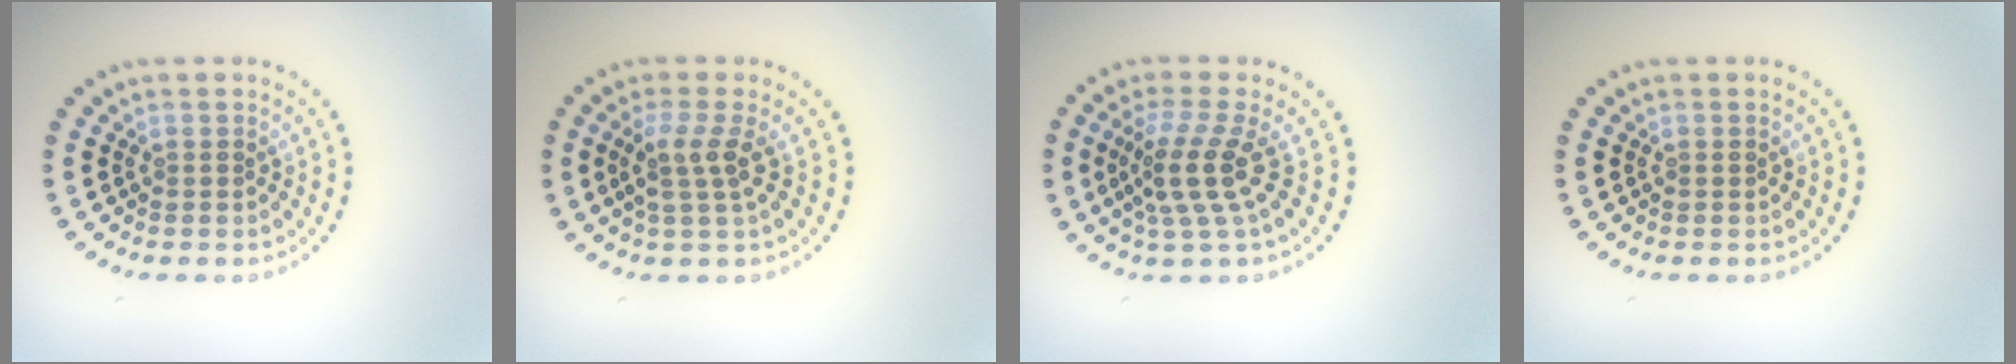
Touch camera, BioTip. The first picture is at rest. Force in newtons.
{"total": 2.5, "press": 2.0, "slide": 1.6}
{"total": 3.8, "press": 2.7, "slide": 2.7}
{"total": 0.0}